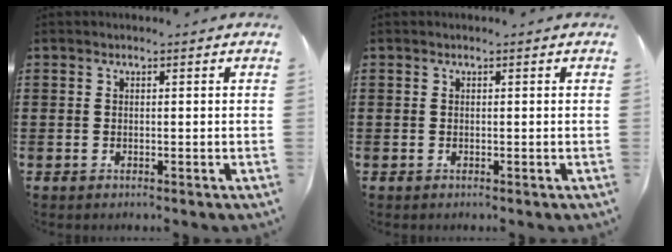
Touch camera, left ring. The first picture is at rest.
{"total": 0.0}